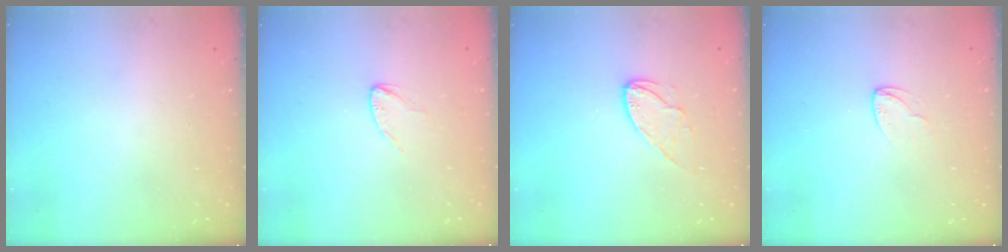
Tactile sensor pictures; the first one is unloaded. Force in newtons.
{"total": 2.3, "press": 2.3, "slide": 0.2}
{"total": 7.2, "press": 7.2, "slide": 0.2}
{"total": 2.9, "press": 2.9, "slide": 0.2}